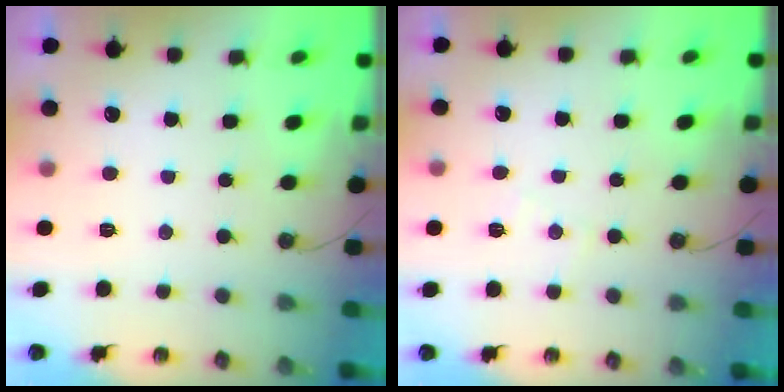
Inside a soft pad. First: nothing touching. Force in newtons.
{"total": 5.2, "press": 5.2, "slide": 0.7}